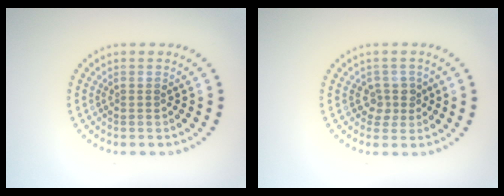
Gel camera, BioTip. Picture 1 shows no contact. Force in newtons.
{"total": 2.0, "press": 1.6, "slide": 1.2}